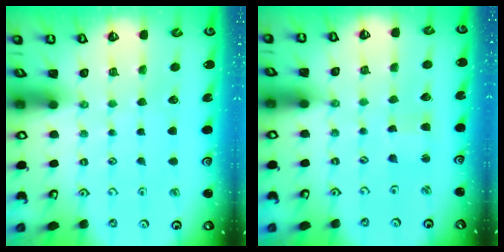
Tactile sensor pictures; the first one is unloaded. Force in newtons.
{"total": 1.9, "press": 1.9, "slide": 0.3}